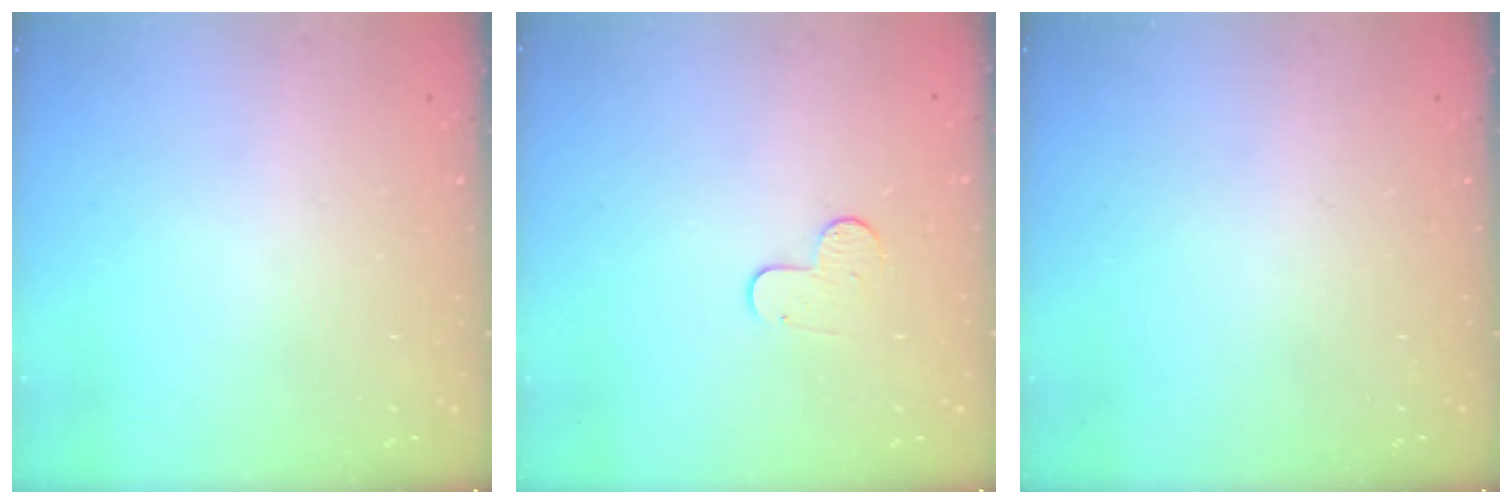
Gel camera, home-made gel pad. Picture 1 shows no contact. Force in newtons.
{"total": 6.6, "press": 6.5, "slide": 0.6}
{"total": 0.0}